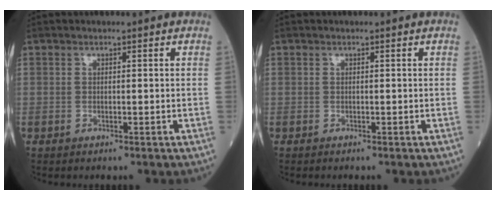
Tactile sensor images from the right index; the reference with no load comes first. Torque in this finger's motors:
{"motor_torque": [-0.11, -0.02, -0.03, -0.01]}